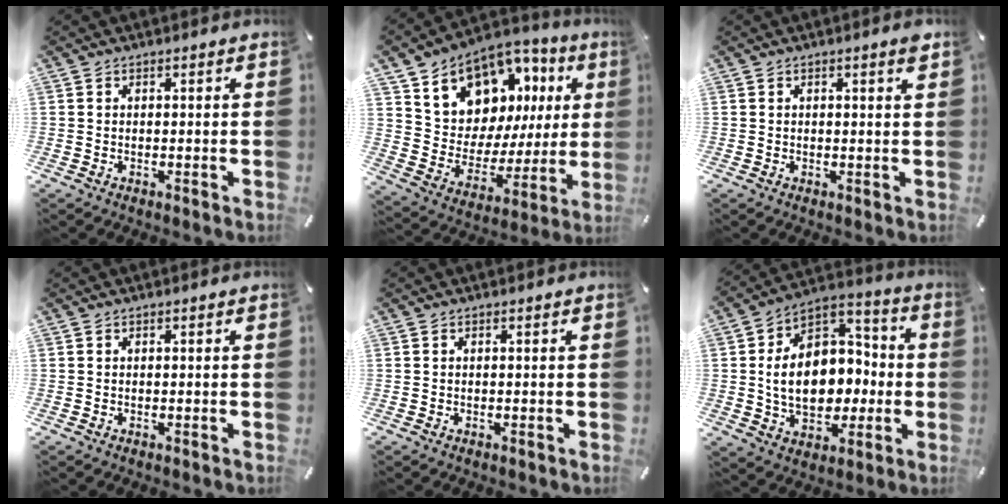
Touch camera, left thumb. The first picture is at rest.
{"total": 11.6, "force": [8.3, 7.9, 2.1], "torque": [-0.048, -0.089, 0.153]}
{"total": 1.6, "force": [0.8, 0.3, 1.4], "torque": [-0.020, -0.001, 0.011]}
{"total": 0.0}
{"total": 0.0}
{"total": 16.1, "force": [-1.5, 12.5, 10.1], "torque": [-0.189, 0.007, -0.023]}